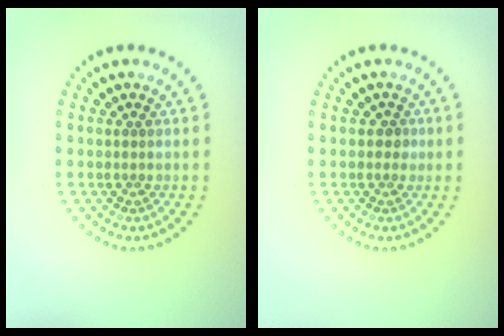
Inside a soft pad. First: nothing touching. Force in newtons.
{"total": 0.8, "press": 0.7, "slide": 0.4}